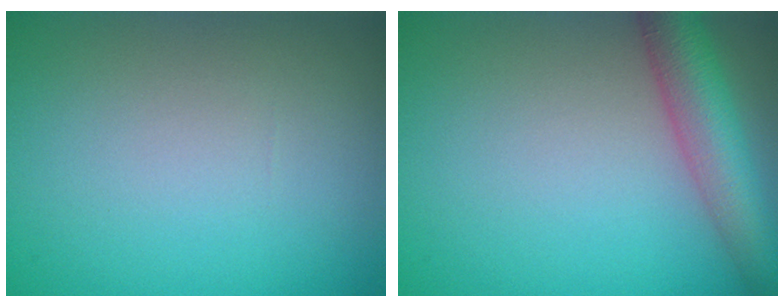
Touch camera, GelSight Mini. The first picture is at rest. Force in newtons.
{"total": 5.7, "press": 5.7, "slide": 0.2}